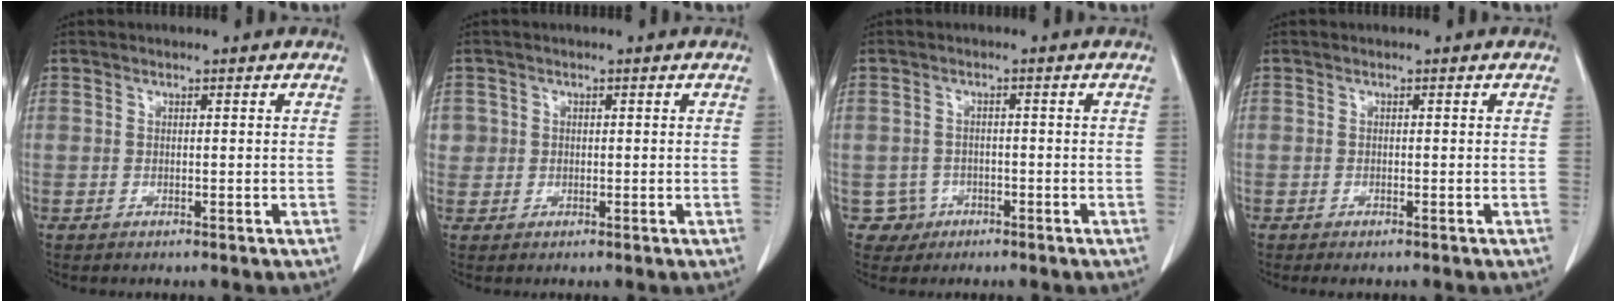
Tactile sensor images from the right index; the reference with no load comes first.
{"total": 2.0, "force": [0.3, 2.0, 0.0], "torque": [0.016, 0.007, 0.005]}
{"total": 3.3, "force": [-1.3, 3.0, -0.5], "torque": [0.019, 0.016, -0.020]}
{"total": 1.0, "force": [-0.8, 0.2, 0.6], "torque": [-0.009, -0.002, -0.008]}